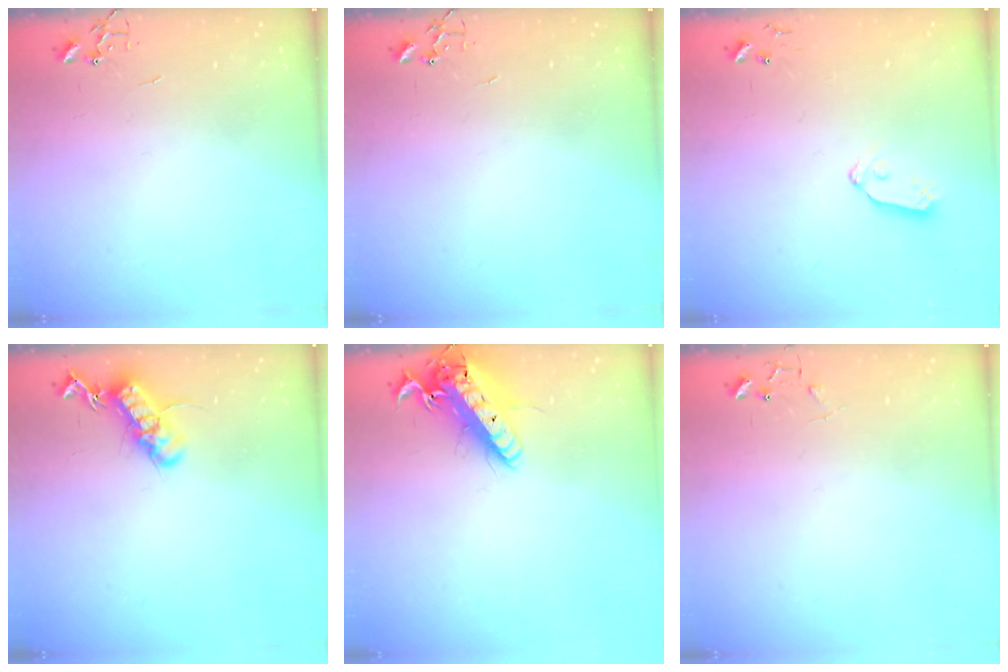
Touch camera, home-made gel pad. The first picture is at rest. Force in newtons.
{"total": 0.0}
{"total": 6.8, "press": 6.8, "slide": 0.4}
{"total": 15.5, "press": 15.4, "slide": 1.8}
{"total": 18.2, "press": 18.0, "slide": 3.0}
{"total": 5.7, "press": 5.7, "slide": 0.2}